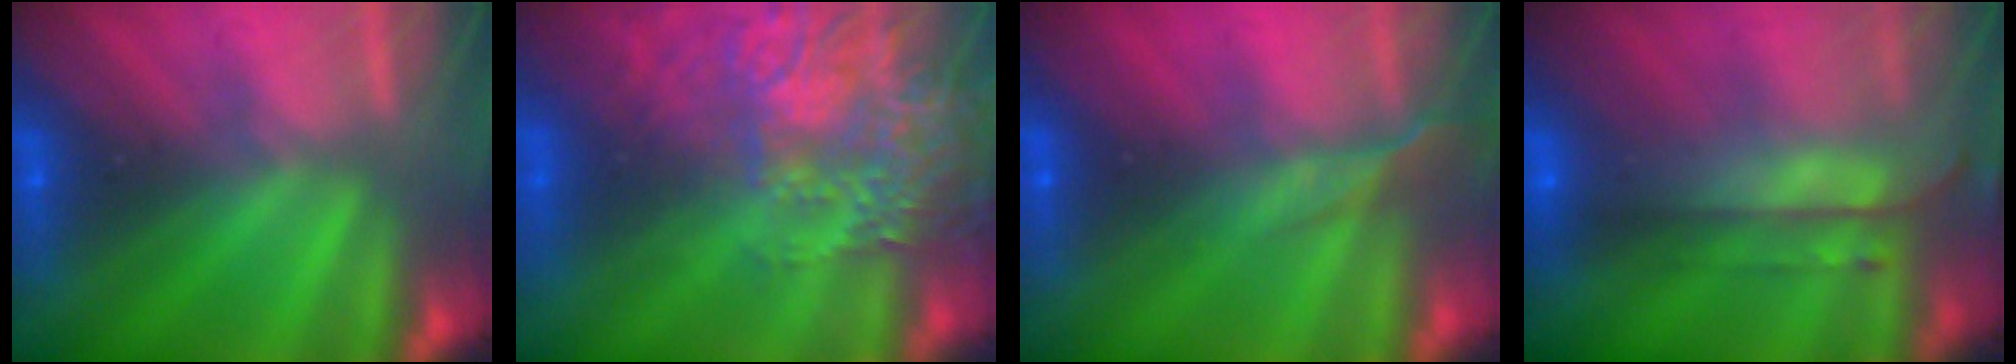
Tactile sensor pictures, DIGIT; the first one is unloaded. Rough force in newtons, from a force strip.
{"total": 7.6}
{"total": 2.6}
{"total": 8.4}